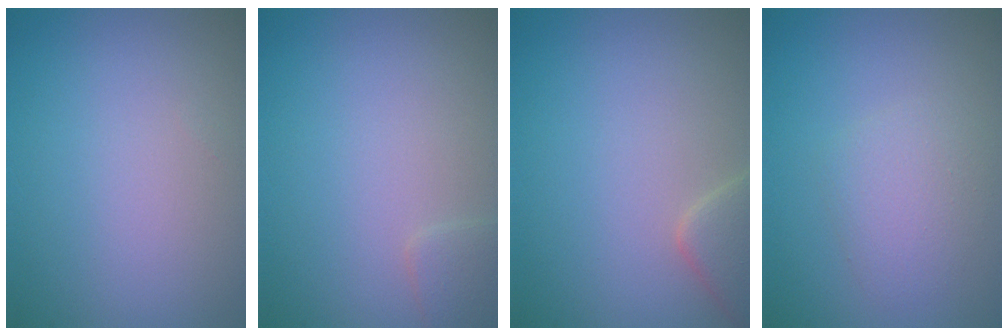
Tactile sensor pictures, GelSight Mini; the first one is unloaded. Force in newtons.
{"total": 1.3, "press": 1.3, "slide": 0.1}
{"total": 2.7, "press": 2.7, "slide": 0.2}
{"total": 2.3, "press": 2.3, "slide": 0.1}